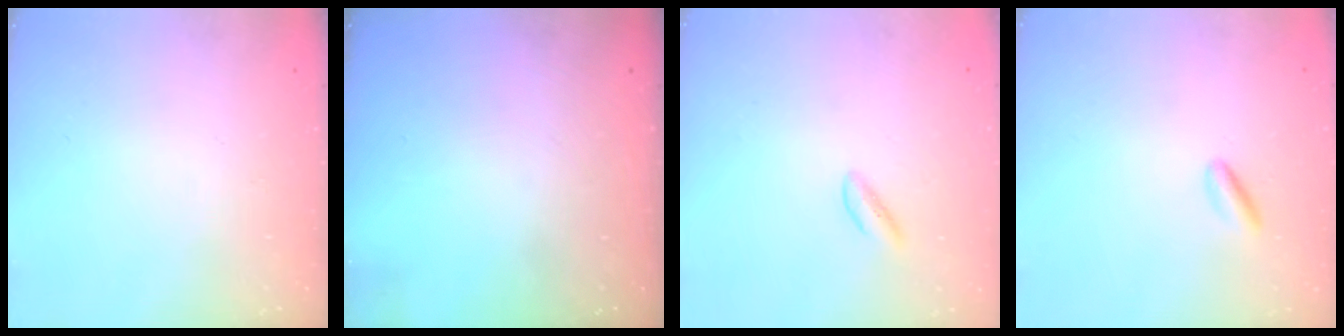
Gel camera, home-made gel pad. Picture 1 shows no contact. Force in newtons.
{"total": 0.0}
{"total": 0.0}
{"total": 2.2, "press": 2.2, "slide": 0.3}